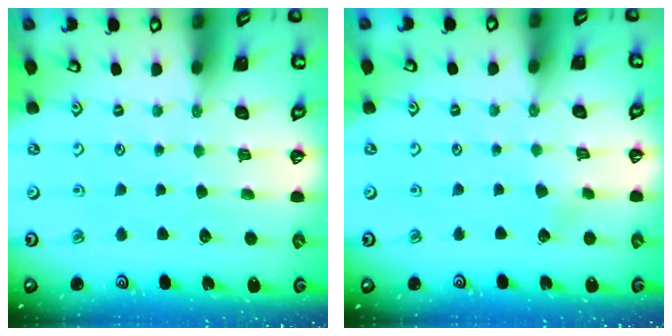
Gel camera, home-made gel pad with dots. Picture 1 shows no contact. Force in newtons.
{"total": 2.9, "press": 2.9, "slide": 0.2}